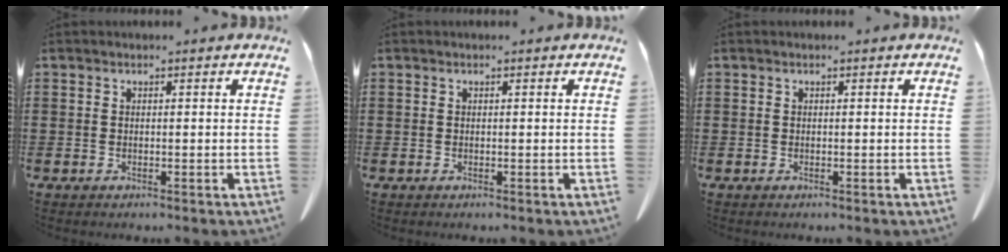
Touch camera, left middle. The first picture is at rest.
{"total": 0.0}
{"total": 0.0}